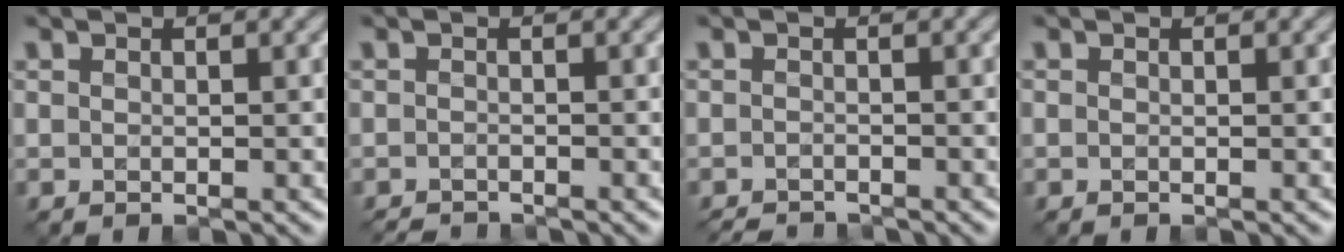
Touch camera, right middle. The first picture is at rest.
{"total": 2.0, "force": [-1.9, 0.2, 0.4], "torque": [-0.003, -0.007, -0.034]}
{"total": 2.4, "force": [-2.3, 0.3, 0.5], "torque": [-0.005, -0.007, -0.041]}
{"total": 0.0}